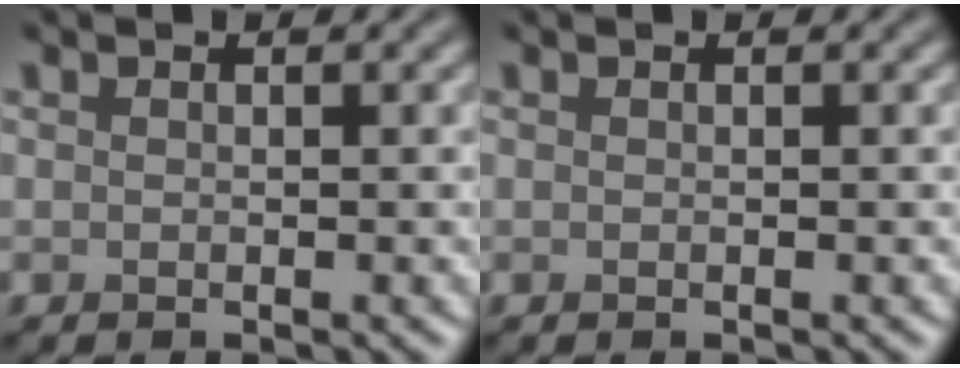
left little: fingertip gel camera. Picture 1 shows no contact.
{"total": 0.0}